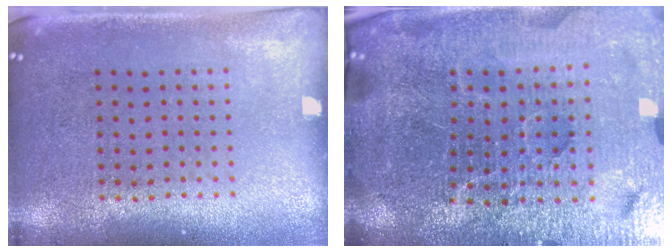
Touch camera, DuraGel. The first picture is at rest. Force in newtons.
{"total": 6.6, "press": 5.8, "slide": 3.1}